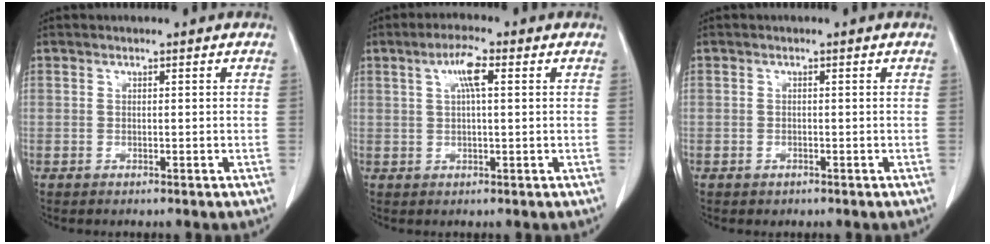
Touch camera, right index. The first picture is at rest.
{"total": 4.3, "force": [1.4, 0.6, 4.0], "torque": [-0.077, 0.009, 0.027]}
{"total": 0.8, "force": [-0.5, 0.7, 0.1], "torque": [-0.003, 0.003, -0.005]}